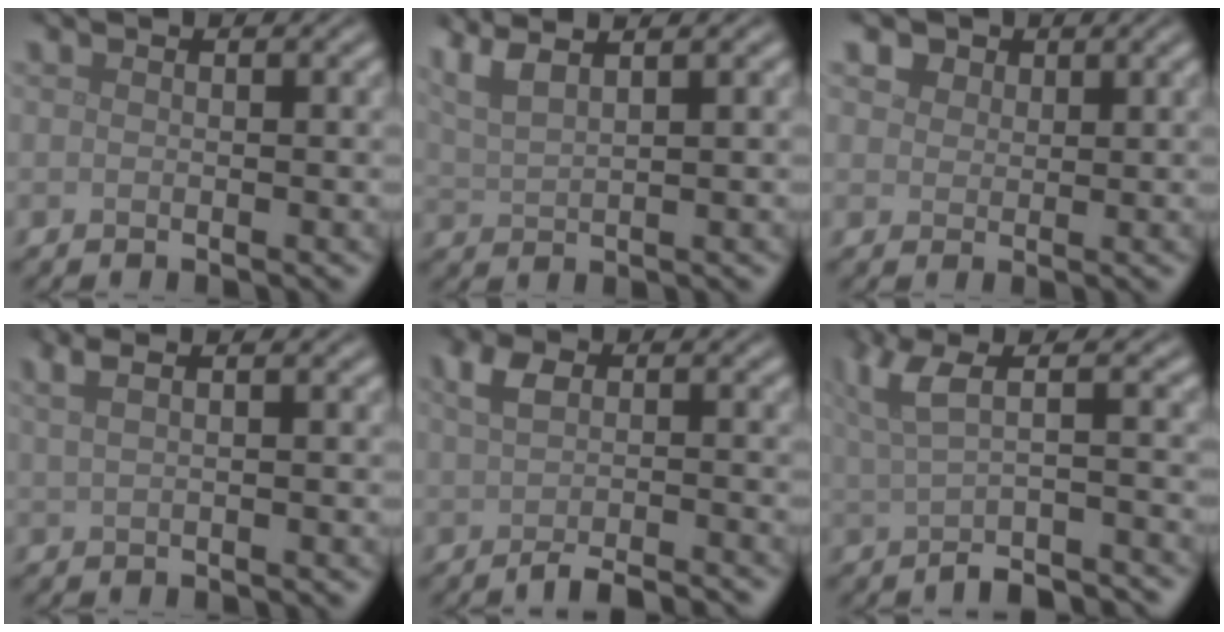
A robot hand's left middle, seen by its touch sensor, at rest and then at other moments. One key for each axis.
{"total": 3.7, "fx": 2.6, "fy": 1.0, "fz": 2.5, "tx": -0.052, "ty": 0.017, "tz": 0.051}
{"total": 3.9, "fx": 2.5, "fy": 2.5, "fz": 1.6, "tx": -0.048, "ty": 0.004, "tz": 0.038}
{"total": 2.9, "fx": 1.7, "fy": 1.1, "fz": 2.0, "tx": -0.032, "ty": 0.008, "tz": 0.013}
{"total": 3.1, "fx": -1.2, "fy": 1.0, "fz": 2.7, "tx": -0.045, "ty": -0.002, "tz": -0.022}
{"total": 5.1, "fx": -0.6, "fy": 1.8, "fz": 4.7, "tx": -0.071, "ty": -0.007, "tz": -0.015}